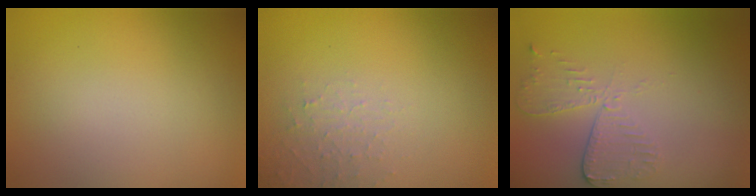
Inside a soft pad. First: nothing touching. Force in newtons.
{"total": 1.8, "press": 1.8, "slide": 0.4}
{"total": 2.9, "press": 2.6, "slide": 1.3}